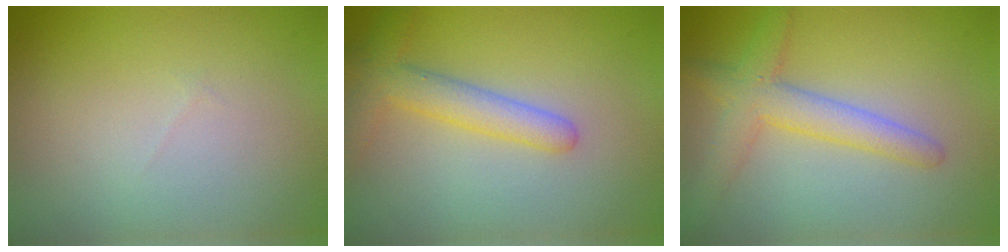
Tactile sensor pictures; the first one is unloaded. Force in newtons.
{"total": 3.5, "press": 3.5, "slide": 0.2}
{"total": 3.9, "press": 3.8, "slide": 0.1}